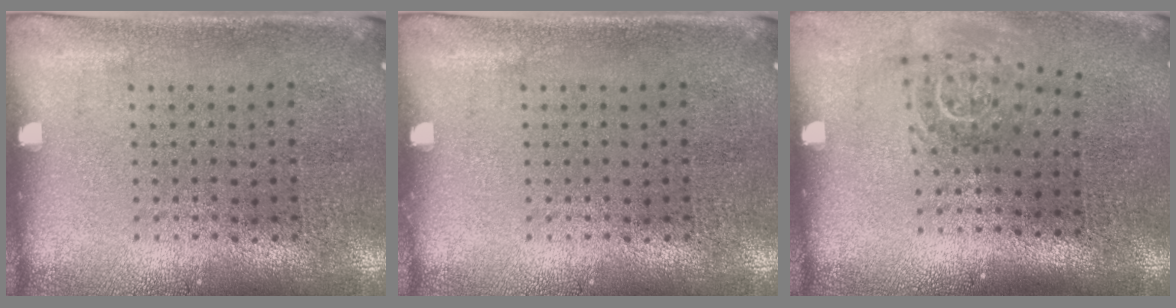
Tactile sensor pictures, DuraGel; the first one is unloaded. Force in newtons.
{"total": 0.0}
{"total": 1.7, "press": 1.2, "slide": 1.2}